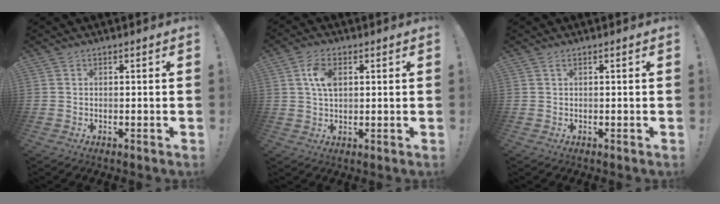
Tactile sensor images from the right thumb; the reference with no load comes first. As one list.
[{"total": 6.8, "force": [1.9, 4.0, 5.2], "torque": [-0.088, 0.004, 0.034]}, {"total": 0.7, "force": [0.3, 0.1, 0.6], "torque": [-0.014, 0.001, 0.005]}]